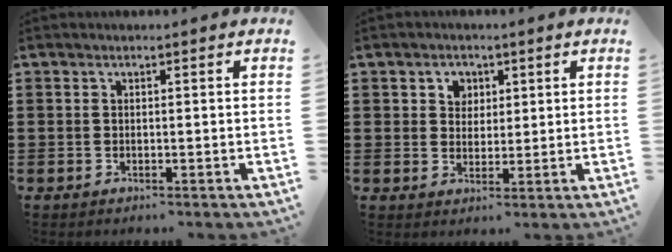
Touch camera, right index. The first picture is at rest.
{"total": 2.8, "force": [1.2, 2.5, 0.5], "torque": [-0.022, 0.013, 0.020]}